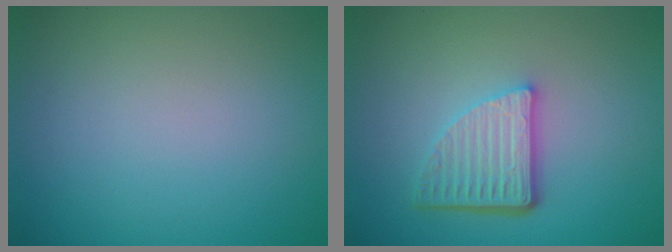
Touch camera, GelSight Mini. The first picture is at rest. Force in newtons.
{"total": 5.0, "press": 3.5, "slide": 3.6}